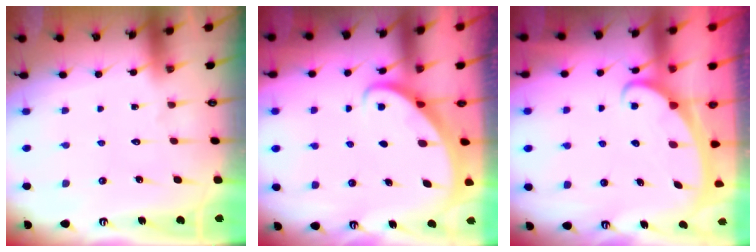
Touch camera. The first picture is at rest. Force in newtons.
{"total": 2.6, "press": 2.6, "slide": 0.3}
{"total": 2.1, "press": 2.1, "slide": 0.3}